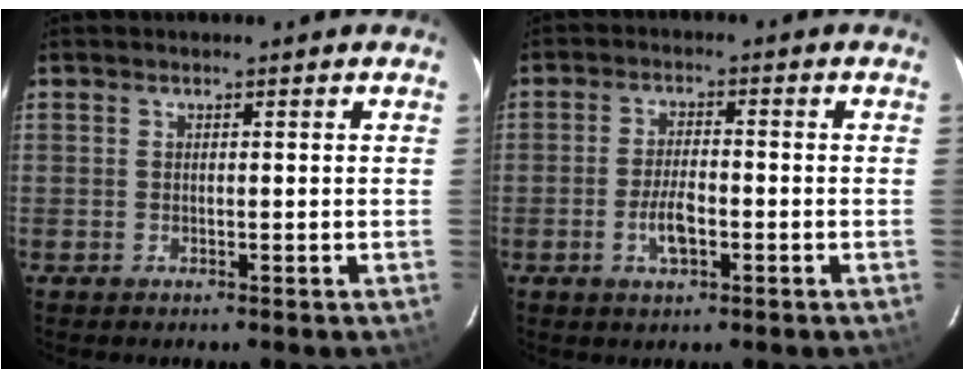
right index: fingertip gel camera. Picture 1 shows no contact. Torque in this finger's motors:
{"motor_torque": [1.28, -0.23, 0.34, 0.09]}